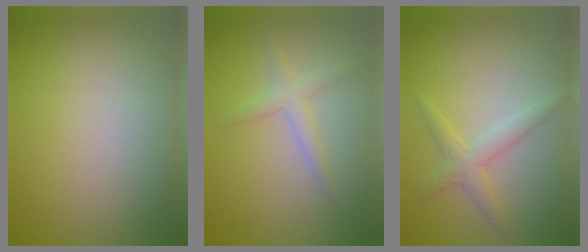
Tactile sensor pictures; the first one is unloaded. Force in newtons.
{"total": 1.9, "press": 1.9, "slide": 0.0}
{"total": 2.3, "press": 2.3, "slide": 0.2}